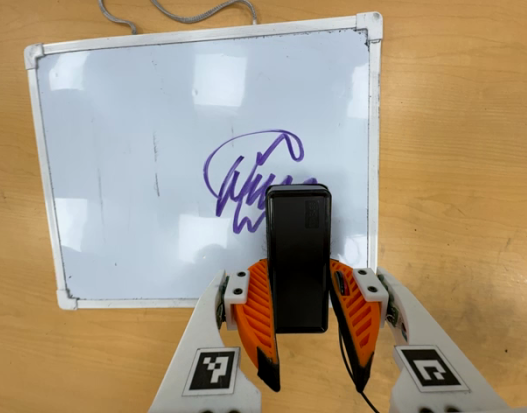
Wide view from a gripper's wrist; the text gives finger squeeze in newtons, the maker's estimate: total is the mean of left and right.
{"total": 4.3, "left": 2.9, "right": 5.8}